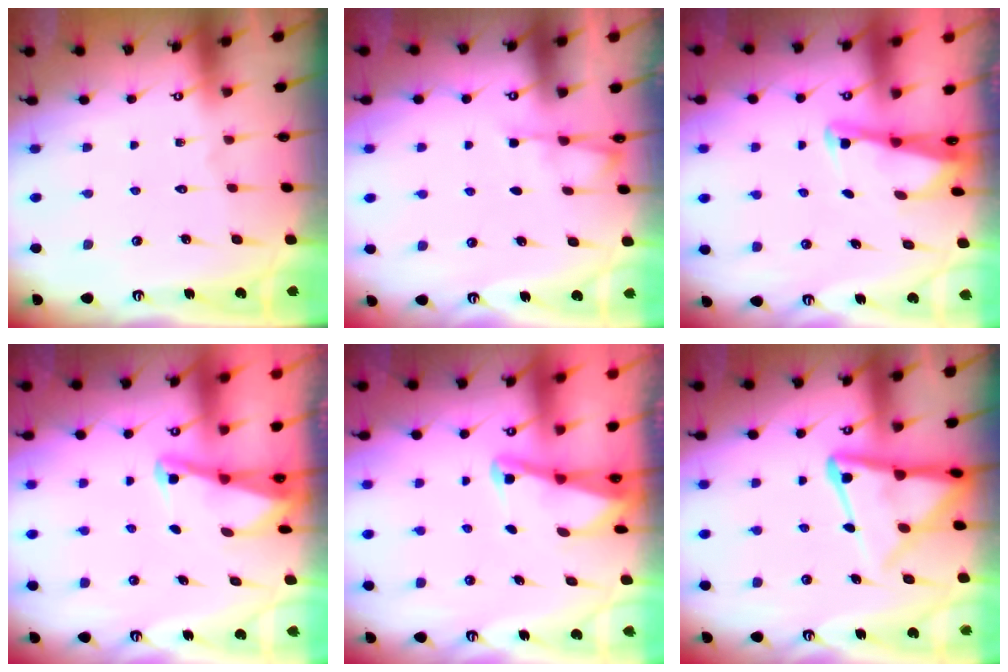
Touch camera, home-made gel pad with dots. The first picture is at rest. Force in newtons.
{"total": 2.3, "press": 2.3, "slide": 0.4}
{"total": 2.6, "press": 2.6, "slide": 0.2}
{"total": 2.1, "press": 2.1, "slide": 0.4}
{"total": 2.3, "press": 2.2, "slide": 0.4}
{"total": 12.6, "press": 12.5, "slide": 1.2}